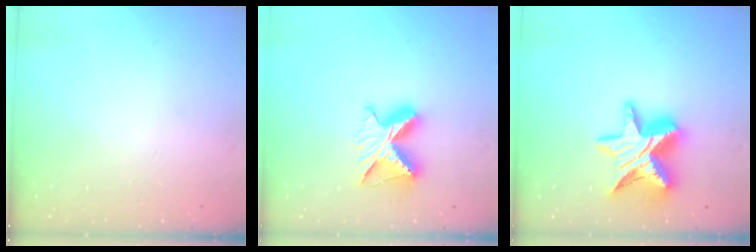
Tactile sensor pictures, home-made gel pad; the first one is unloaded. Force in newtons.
{"total": 9.3, "press": 9.3, "slide": 0.9}
{"total": 16.5, "press": 16.4, "slide": 1.2}